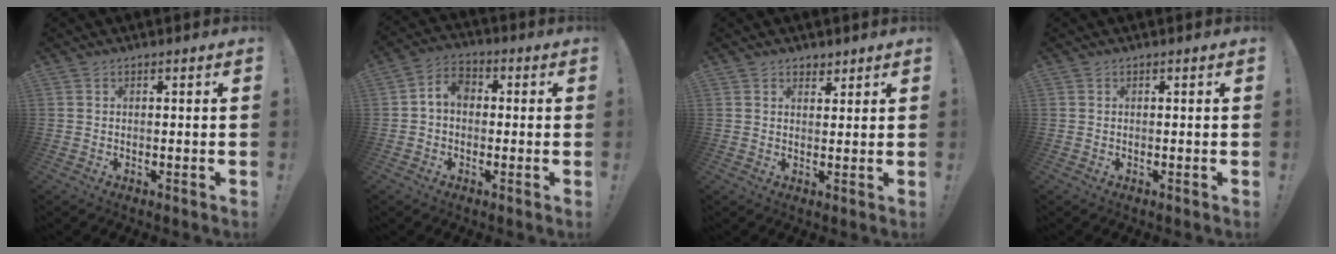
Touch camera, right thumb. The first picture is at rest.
{"total": 6.0, "force": [-0.1, 4.3, 4.1], "torque": [-0.083, 0.014, -0.001]}
{"total": 2.6, "force": [2.1, 1.6, 0.3], "torque": [0.006, -0.014, 0.036]}
{"total": 0.0}